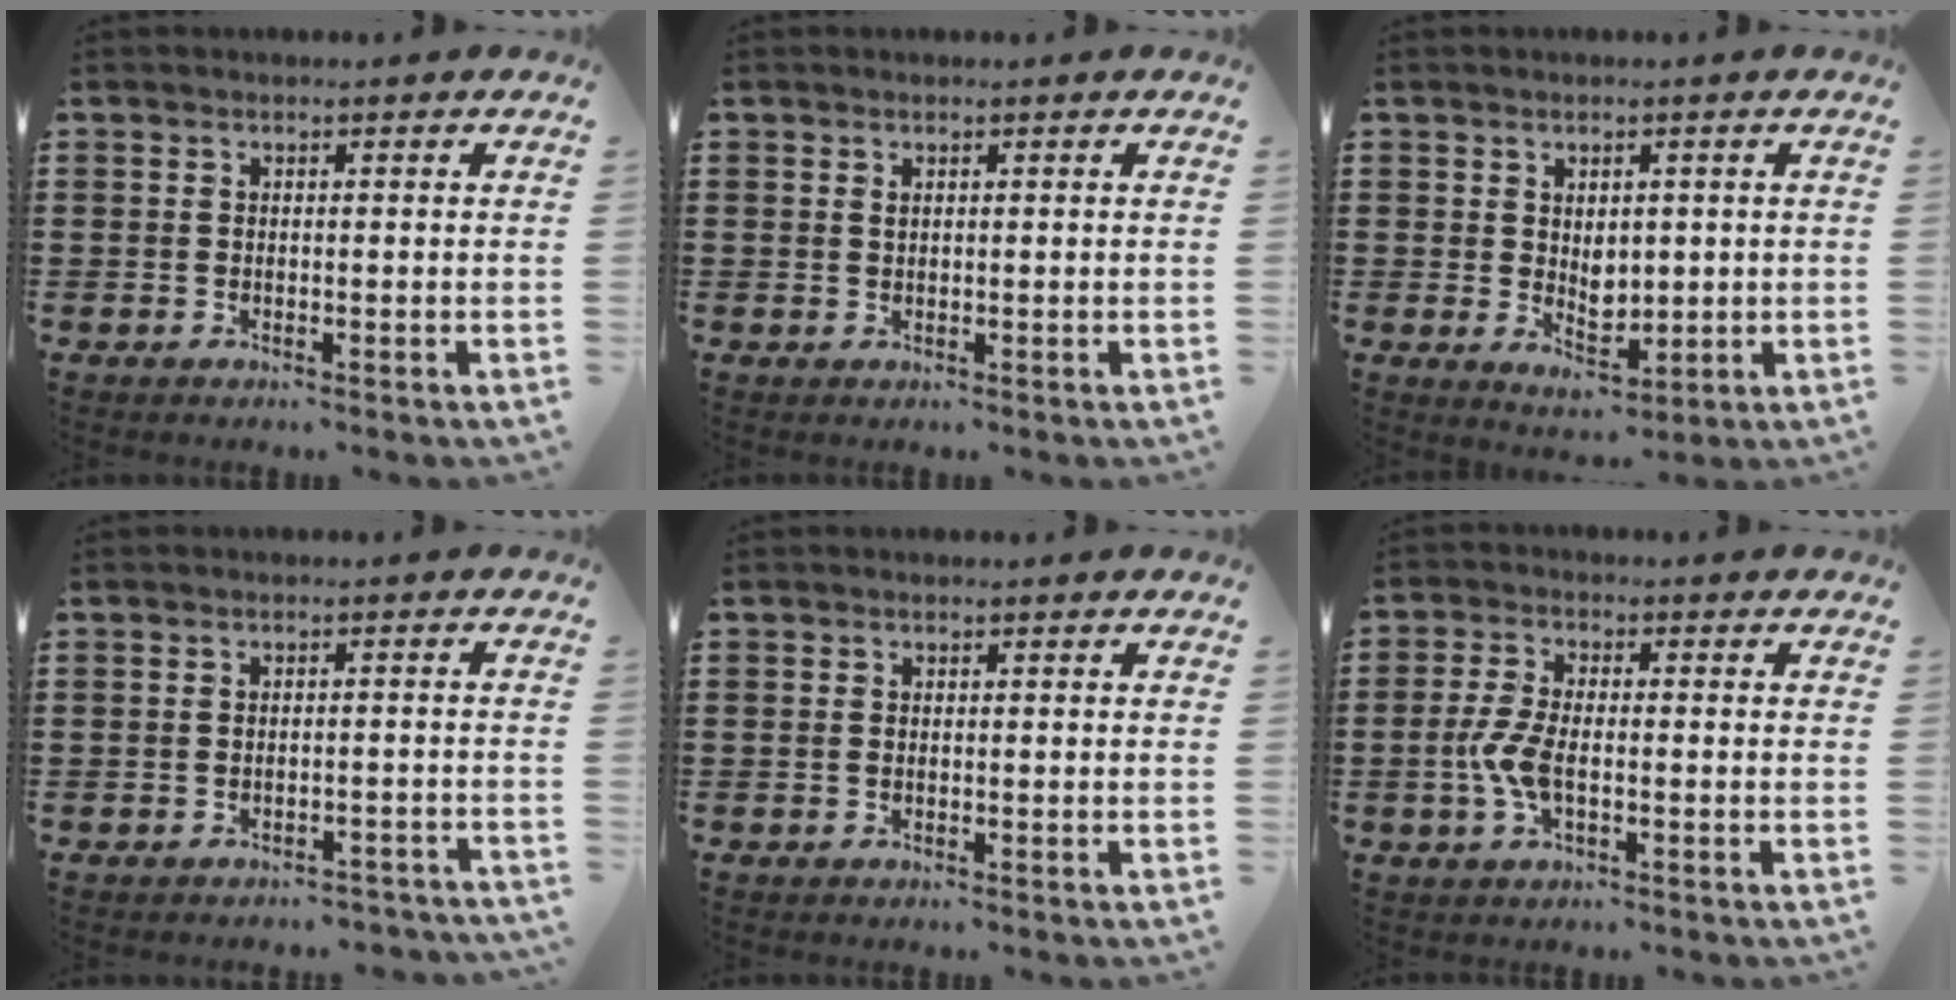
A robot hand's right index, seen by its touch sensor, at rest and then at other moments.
{"total": 0.6, "force": [0.3, 0.3, 0.4], "torque": [-0.010, 0.000, 0.006]}
{"total": 3.6, "force": [0.7, 2.7, 2.3], "torque": [-0.034, 0.003, 0.010]}
{"total": 2.0, "force": [-1.9, 0.3, 0.5], "torque": [-0.013, -0.001, -0.039]}
{"total": 0.0}
{"total": 5.2, "force": [-1.1, 2.4, 4.5], "torque": [-0.112, -0.006, -0.027]}